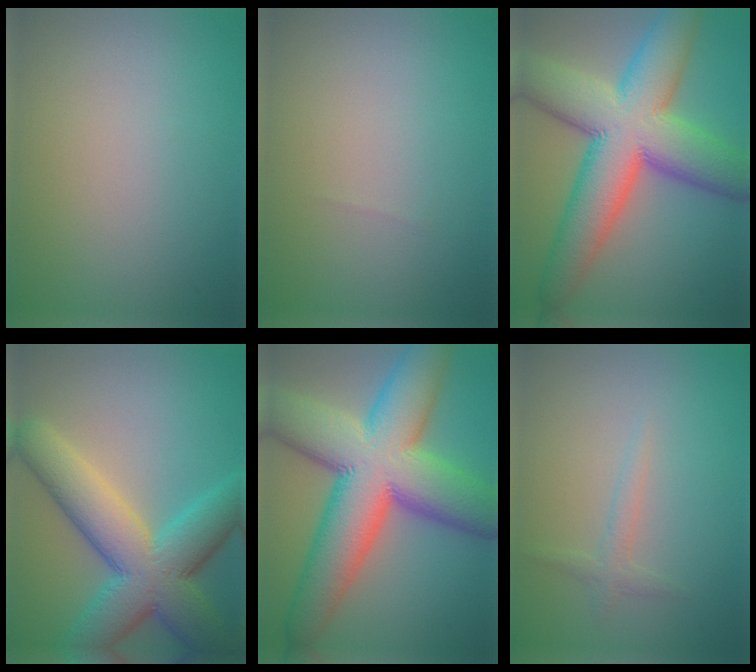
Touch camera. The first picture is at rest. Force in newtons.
{"total": 0.0}
{"total": 13.5, "press": 13.5, "slide": 0.3}
{"total": 10.4, "press": 10.4, "slide": 0.1}
{"total": 15.9, "press": 15.8, "slide": 0.4}
{"total": 1.3, "press": 1.3, "slide": 0.0}